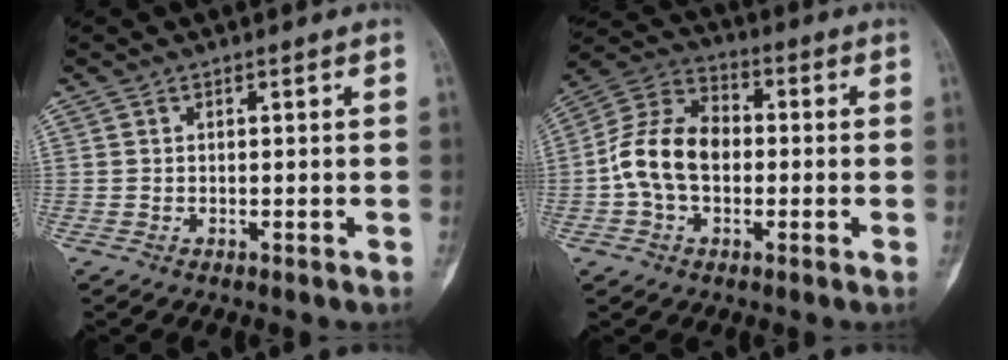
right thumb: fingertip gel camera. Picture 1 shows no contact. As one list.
[{"total": 12.8, "force": [-1.2, 8.9, 9.1], "torque": [-0.164, 0.037, -0.031]}]